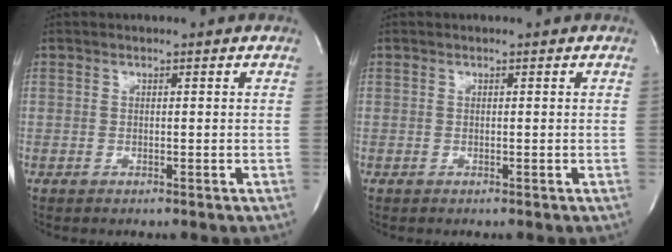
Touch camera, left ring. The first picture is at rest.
{"total": 0.0}